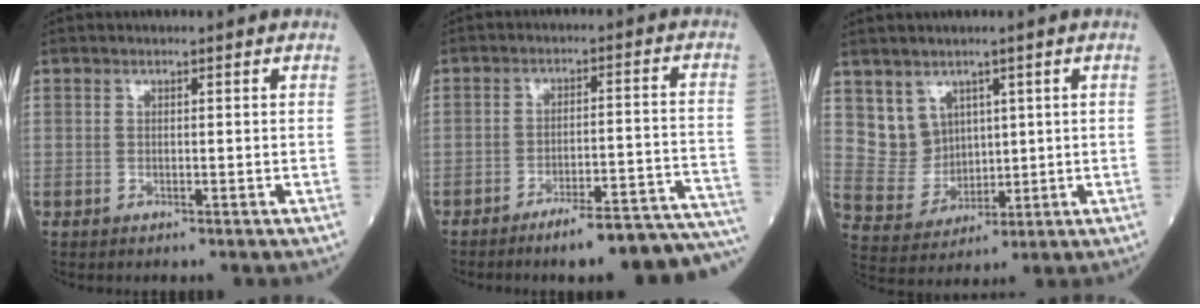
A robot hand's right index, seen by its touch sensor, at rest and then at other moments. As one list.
[{"total": 15.5, "force": [-13.5, 1.1, 7.5], "torque": [-0.047, 0.038, -0.180]}, {"total": 6.3, "force": [3.1, 5.4, 0.9], "torque": [-0.026, 0.013, 0.075]}]